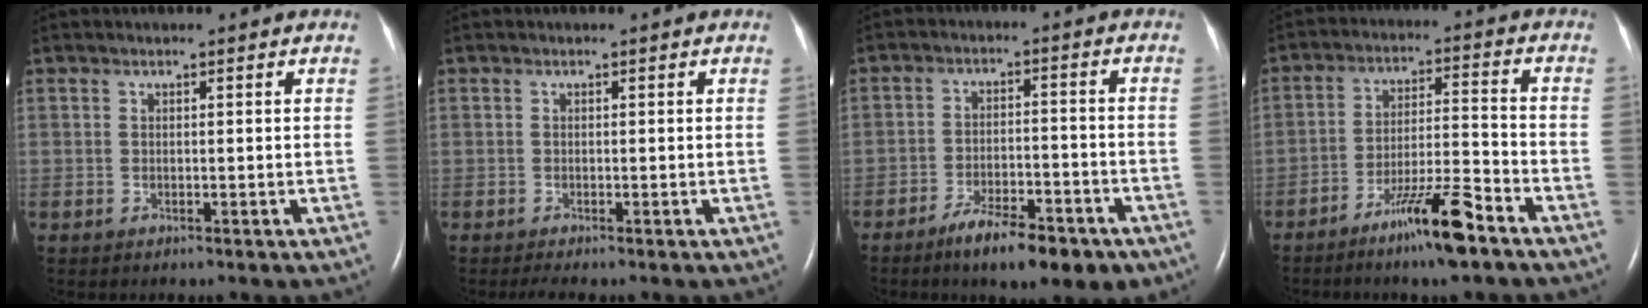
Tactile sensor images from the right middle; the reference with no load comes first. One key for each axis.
{"total": 1.0, "fx": -0.8, "fy": -0.2, "fz": 0.5, "tx": -0.016, "ty": -0.004, "tz": -0.016}
{"total": 9.4, "fx": -6.4, "fy": 2.7, "fz": 6.4, "tx": -0.102, "ty": -0.005, "tz": -0.097}
{"total": 9.7, "fx": -6.6, "fy": 0.3, "fz": 7.1, "tx": -0.126, "ty": -0.012, "tz": -0.120}